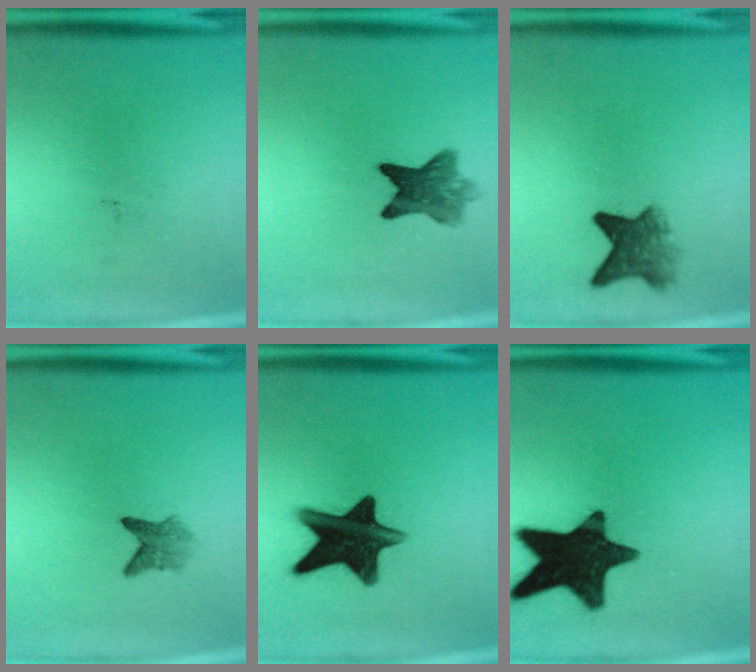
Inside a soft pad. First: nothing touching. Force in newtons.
{"total": 6.9}
{"total": 5.7}
{"total": 2.7}
{"total": 15.0}
{"total": 17.4}